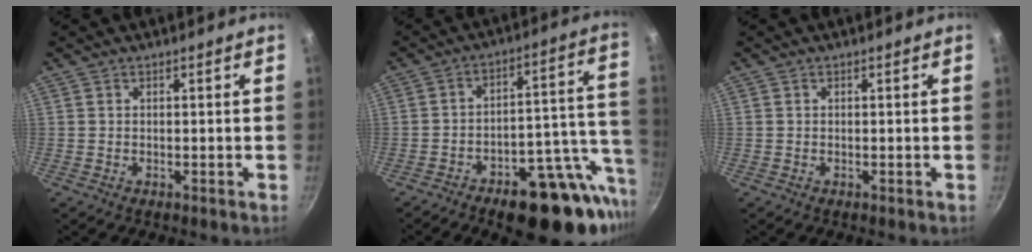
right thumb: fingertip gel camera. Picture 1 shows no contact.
{"total": 23.6, "force": [-8.5, 11.5, 18.8], "torque": [-0.201, 0.042, -0.110]}
{"total": 0.0}